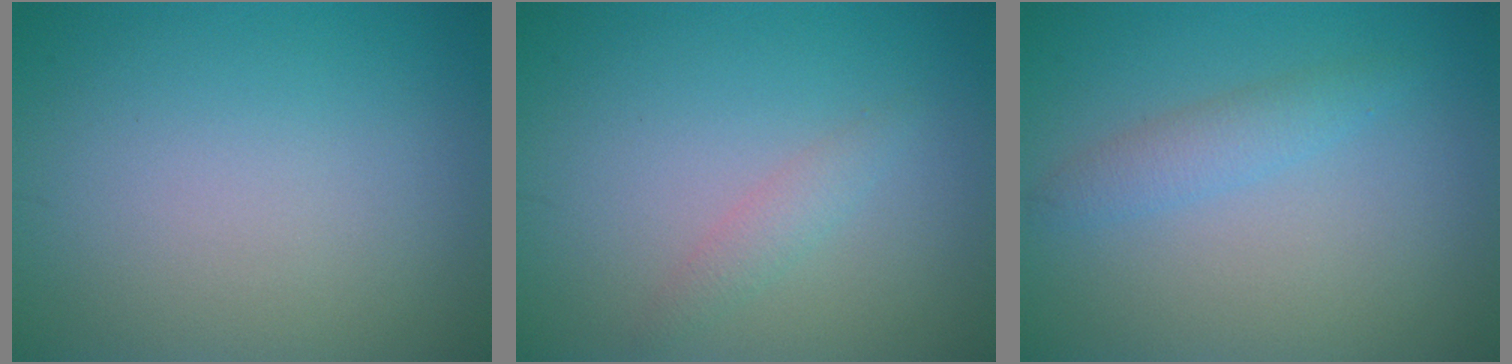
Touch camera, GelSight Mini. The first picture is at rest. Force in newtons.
{"total": 1.3, "press": 1.3, "slide": 0.1}
{"total": 2.0, "press": 2.0, "slide": 0.1}